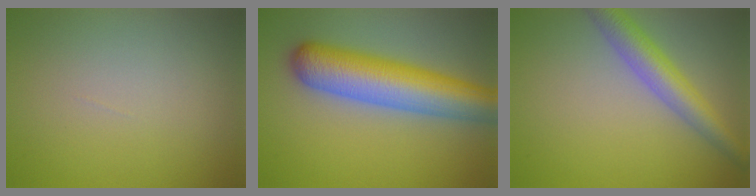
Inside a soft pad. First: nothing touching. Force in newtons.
{"total": 8.9, "press": 8.9, "slide": 0.4}
{"total": 4.6, "press": 4.6, "slide": 0.1}